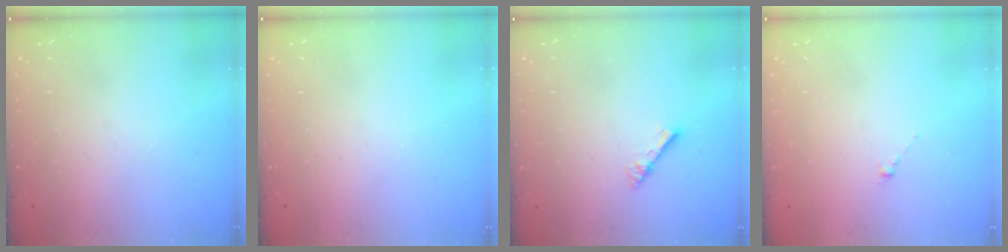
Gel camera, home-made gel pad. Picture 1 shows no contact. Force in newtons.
{"total": 0.0}
{"total": 1.8, "press": 1.8, "slide": 0.1}
{"total": 0.8, "press": 0.7, "slide": 0.5}